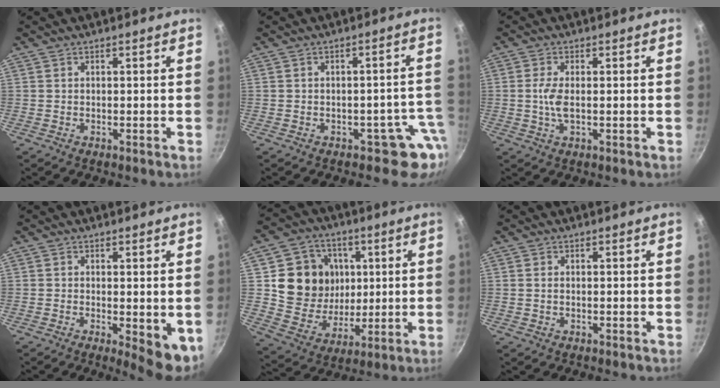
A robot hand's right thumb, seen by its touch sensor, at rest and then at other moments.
{"total": 6.2, "force": [-3.1, 4.3, 3.1], "torque": [0.033, 0.040, -0.028]}
{"total": 3.8, "force": [-0.1, 1.4, 3.6], "torque": [-0.083, 0.000, -0.004]}
{"total": 6.8, "force": [-1.0, 2.4, 6.2], "torque": [-0.071, -0.007, -0.008]}
{"total": 15.1, "force": [3.2, 13.4, 6.2], "torque": [-0.076, -0.010, 0.065]}
{"total": 0.6, "force": [0.0, 0.4, 0.4], "torque": [-0.008, 0.002, 0.000]}